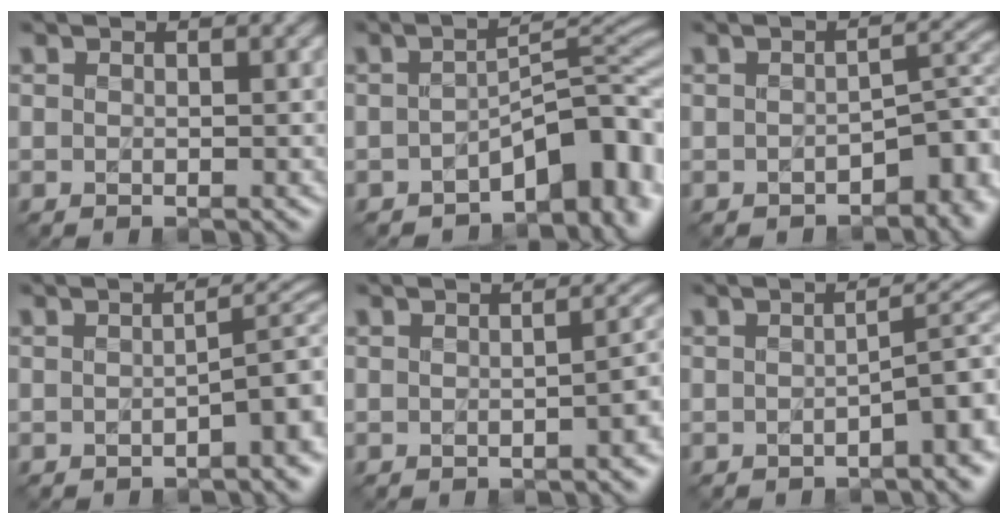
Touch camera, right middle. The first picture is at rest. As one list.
[{"total": 8.0, "force": [-4.3, 3.7, 5.6], "torque": [-0.046, 0.004, -0.072]}, {"total": 4.2, "force": [-2.1, 2.0, 3.0], "torque": [-0.027, 0.004, -0.031]}, {"total": 4.8, "force": [-1.6, 1.7, 4.2], "torque": [-0.046, 0.006, -0.023]}, {"total": 2.5, "force": [-1.2, 0.8, 2.0], "torque": [-0.023, 0.005, -0.016]}, {"total": 5.3, "force": [-1.8, 1.8, 4.6], "torque": [-0.053, 0.007, -0.026]}]